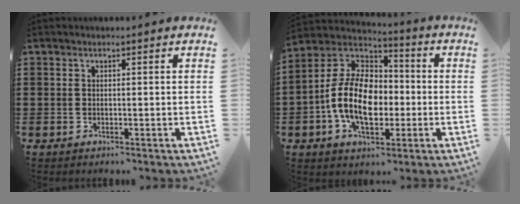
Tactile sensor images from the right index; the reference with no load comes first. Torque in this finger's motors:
{"motor_torque": [2.14, 0.00, 1.05, 0.21]}